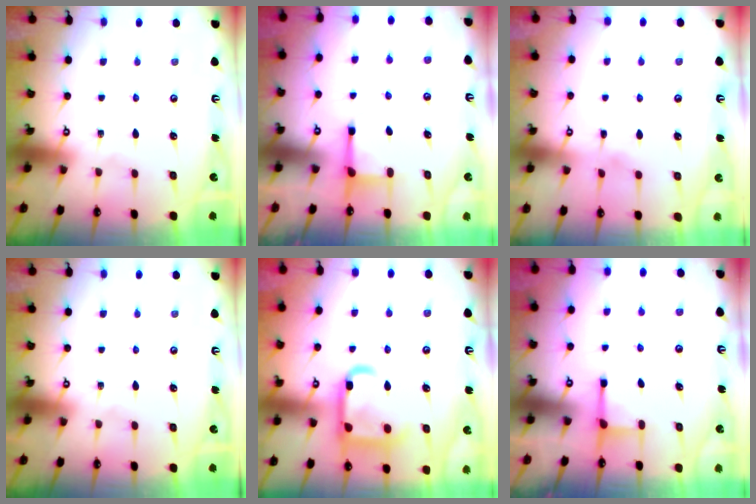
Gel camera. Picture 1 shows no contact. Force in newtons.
{"total": 3.0, "press": 3.0, "slide": 0.4}
{"total": 1.6, "press": 1.5, "slide": 0.4}
{"total": 0.0}
{"total": 16.1, "press": 16.0, "slide": 1.5}
{"total": 2.8, "press": 2.8, "slide": 0.6}